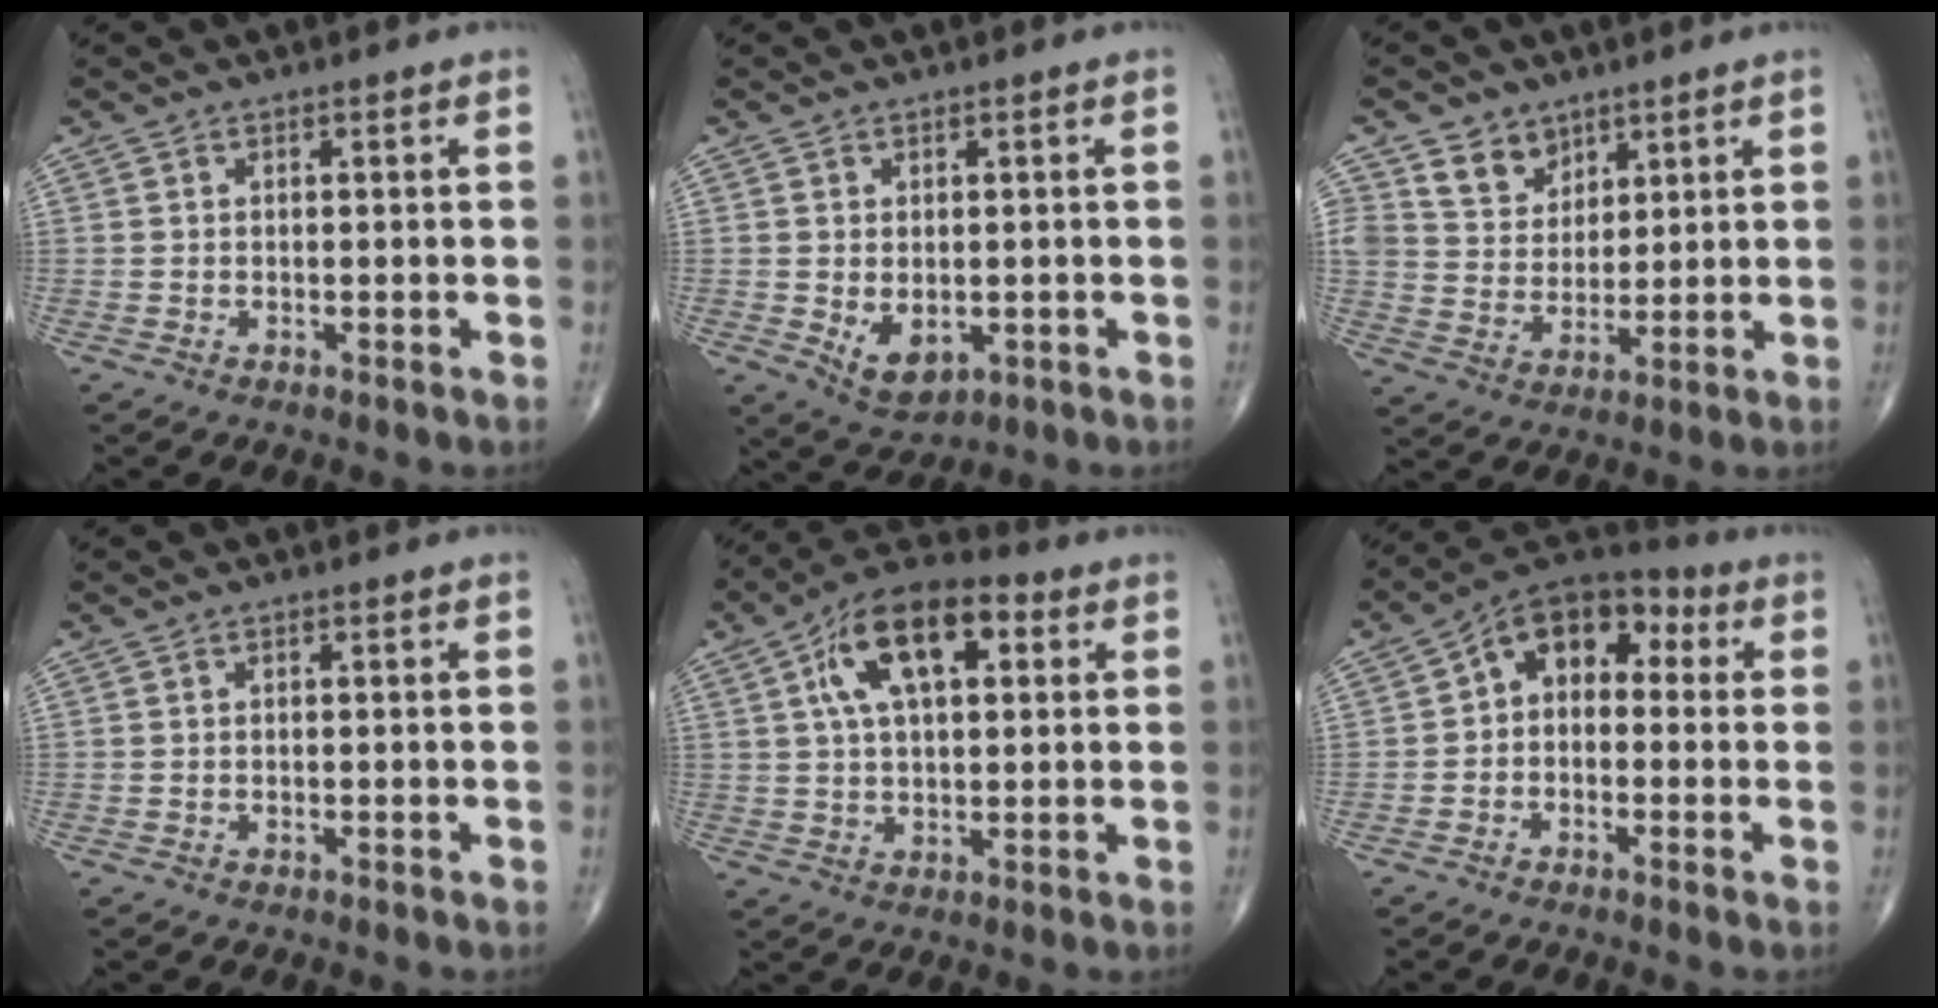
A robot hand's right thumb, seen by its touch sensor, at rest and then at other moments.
{"total": 5.7, "force": [-0.9, 3.7, 4.3], "torque": [-0.055, -0.012, 0.000]}
{"total": 7.9, "force": [4.9, 5.8, 2.0], "torque": [-0.004, -0.035, 0.097]}
{"total": 0.0}
{"total": 15.2, "force": [4.8, 7.6, 12.3], "torque": [-0.196, 0.018, 0.073]}
{"total": 10.6, "force": [1.0, 7.2, 7.7], "torque": [-0.080, 0.038, -0.006]}